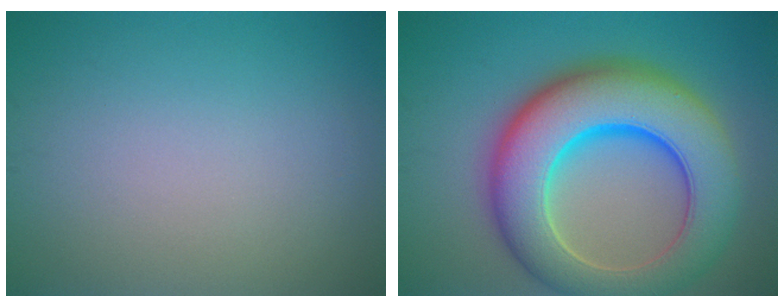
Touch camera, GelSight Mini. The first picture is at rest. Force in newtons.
{"total": 12.5, "press": 12.5, "slide": 0.4}